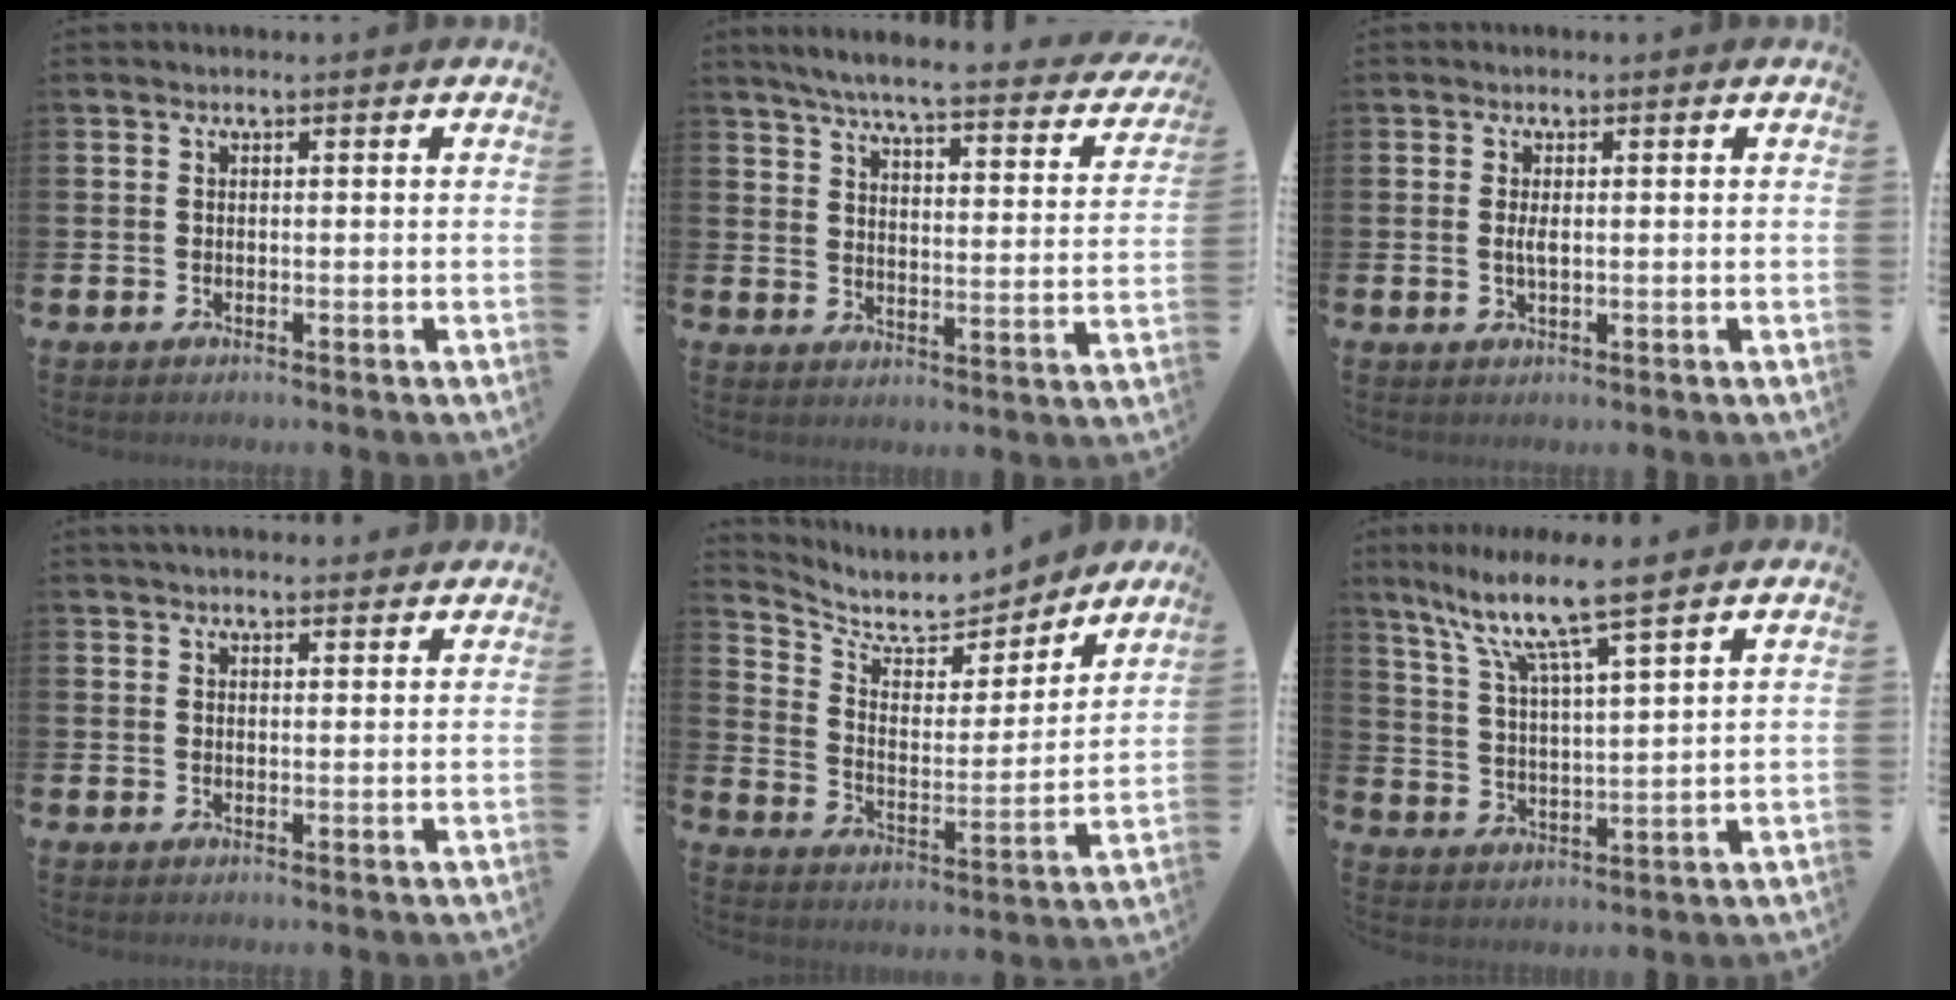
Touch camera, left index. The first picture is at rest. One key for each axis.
{"total": 5.4, "fx": 4.9, "fy": 0.4, "fz": 2.3, "tx": -0.063, "ty": -0.042, "tz": 0.076}
{"total": 1.7, "fx": 0.2, "fy": 0.6, "fz": 1.6, "tx": -0.024, "ty": 0.000, "tz": -0.001}
{"total": 2.2, "fx": 2.1, "fy": 0.4, "fz": 0.3, "tx": 0.005, "ty": -0.011, "tz": 0.036}
{"total": 7.8, "fx": 7.2, "fy": 2.5, "fz": 1.7, "tx": -0.071, "ty": -0.059, "tz": 0.125}
{"total": 8.7, "fx": 7.2, "fy": 0.5, "fz": 5.0, "tx": -0.125, "ty": -0.038, "tz": 0.120}